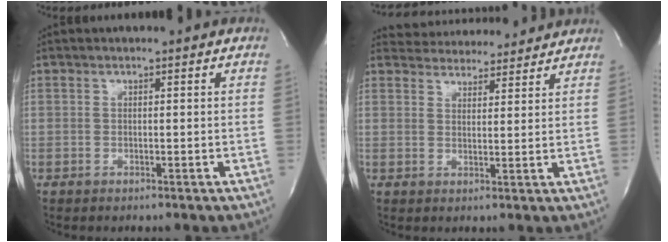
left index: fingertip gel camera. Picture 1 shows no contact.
{"total": 9.6, "force": [9.2, 2.3, 1.4], "torque": [-0.016, 0.015, 0.121]}